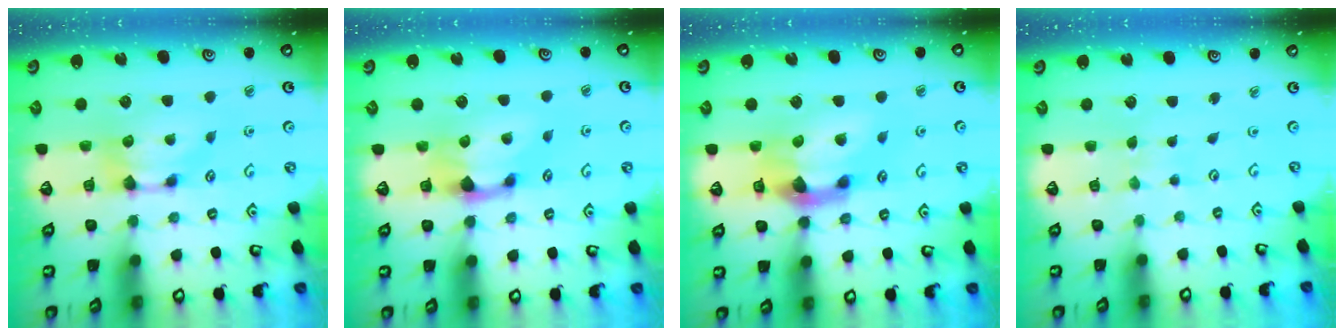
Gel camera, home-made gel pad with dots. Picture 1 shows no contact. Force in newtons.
{"total": 1.4, "press": 0.9, "slide": 1.1}
{"total": 5.9, "press": 5.6, "slide": 2.0}
{"total": 4.7, "press": 4.7, "slide": 0.2}